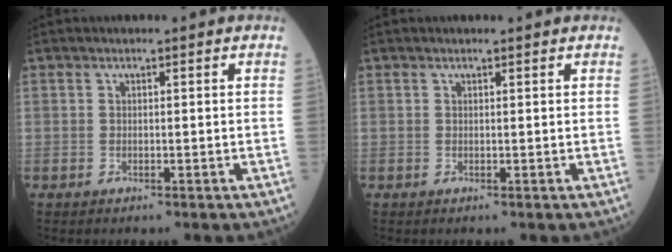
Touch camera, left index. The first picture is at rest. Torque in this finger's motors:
{"motor_torque": [0.19, -0.10, -0.03, -0.01]}